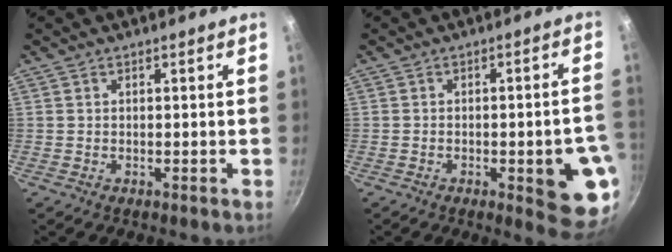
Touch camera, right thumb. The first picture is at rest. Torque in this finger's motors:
{"motor_torque": [1.81, 1.56, 1.53, -0.69, 0.05]}